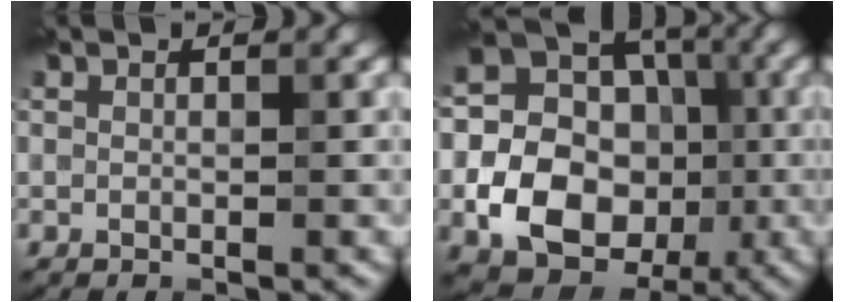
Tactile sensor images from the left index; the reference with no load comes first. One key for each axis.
{"total": 11.2, "fx": -2.5, "fy": 9.3, "fz": 5.7, "tx": -0.087, "ty": -0.011, "tz": -0.055}